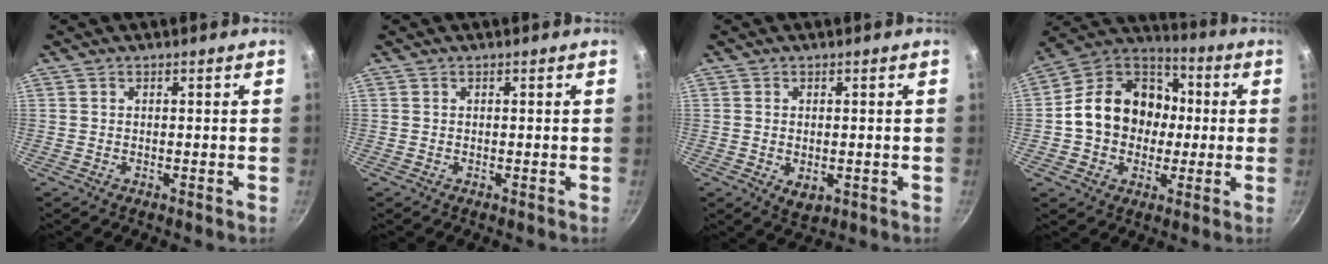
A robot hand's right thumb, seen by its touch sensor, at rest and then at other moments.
{"total": 0.0}
{"total": 3.8, "force": [-0.6, 2.5, 2.9], "torque": [-0.044, -0.012, -0.004]}
{"total": 18.2, "force": [-0.1, 14.9, 10.5], "torque": [-0.140, 0.037, -0.016]}